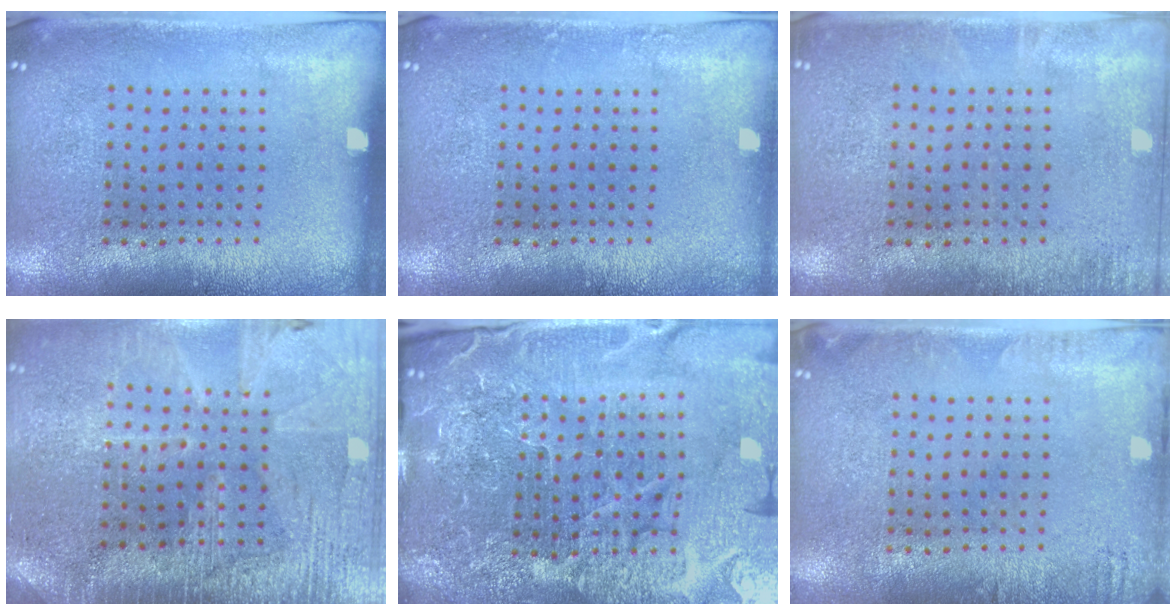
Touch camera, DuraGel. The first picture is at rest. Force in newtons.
{"total": 0.7, "press": 0.7, "slide": 0.1}
{"total": 1.2, "press": 1.1, "slide": 0.2}
{"total": 3.4, "press": 3.2, "slide": 1.2}
{"total": 6.6, "press": 5.9, "slide": 3.1}
{"total": 1.4, "press": 1.3, "slide": 0.2}